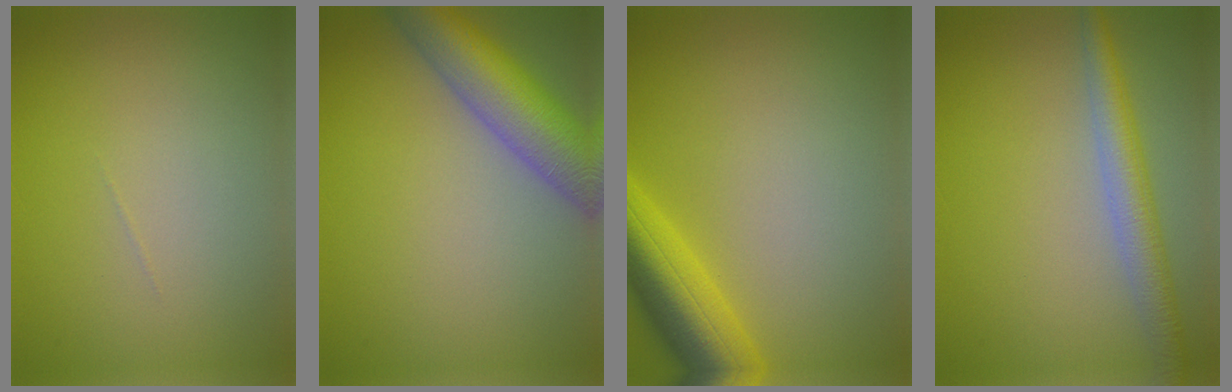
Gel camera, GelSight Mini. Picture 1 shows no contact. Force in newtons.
{"total": 7.8, "press": 7.8, "slide": 0.4}
{"total": 7.1, "press": 7.1, "slide": 0.5}
{"total": 4.0, "press": 4.0, "slide": 0.1}